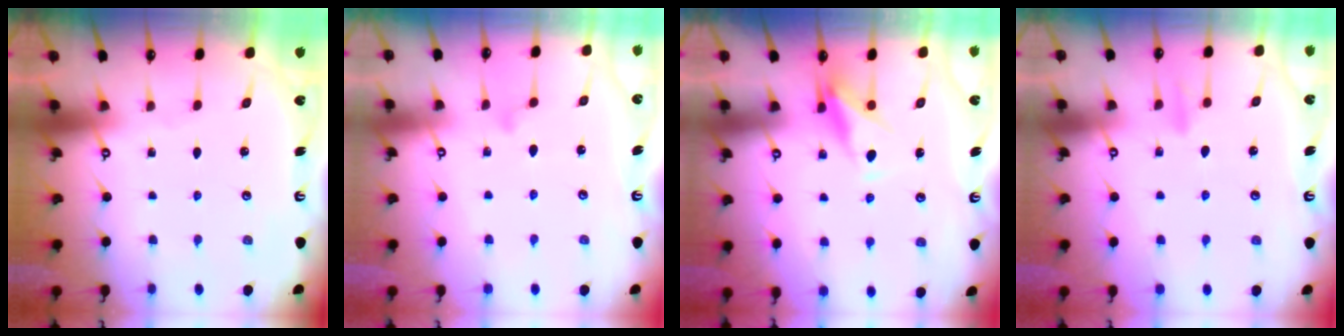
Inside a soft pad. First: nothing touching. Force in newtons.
{"total": 8.5, "press": 8.5, "slide": 0.6}
{"total": 9.2, "press": 9.1, "slide": 1.4}
{"total": 8.7, "press": 8.6, "slide": 1.3}